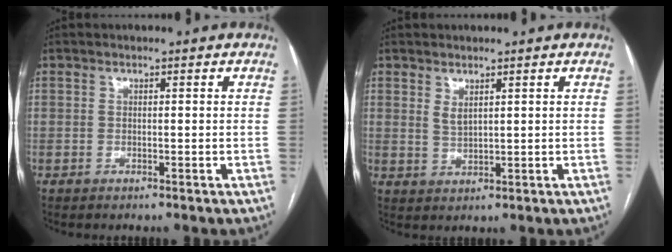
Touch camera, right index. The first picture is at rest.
{"total": 2.0, "force": [1.2, 0.8, 1.3], "torque": [-0.028, -0.004, 0.030]}